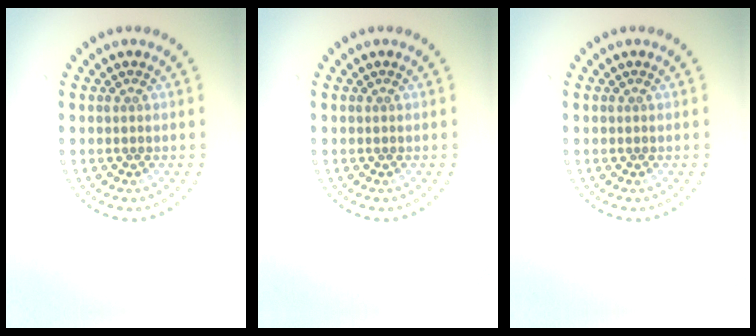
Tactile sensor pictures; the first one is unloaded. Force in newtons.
{"total": 0.0}
{"total": 0.0}